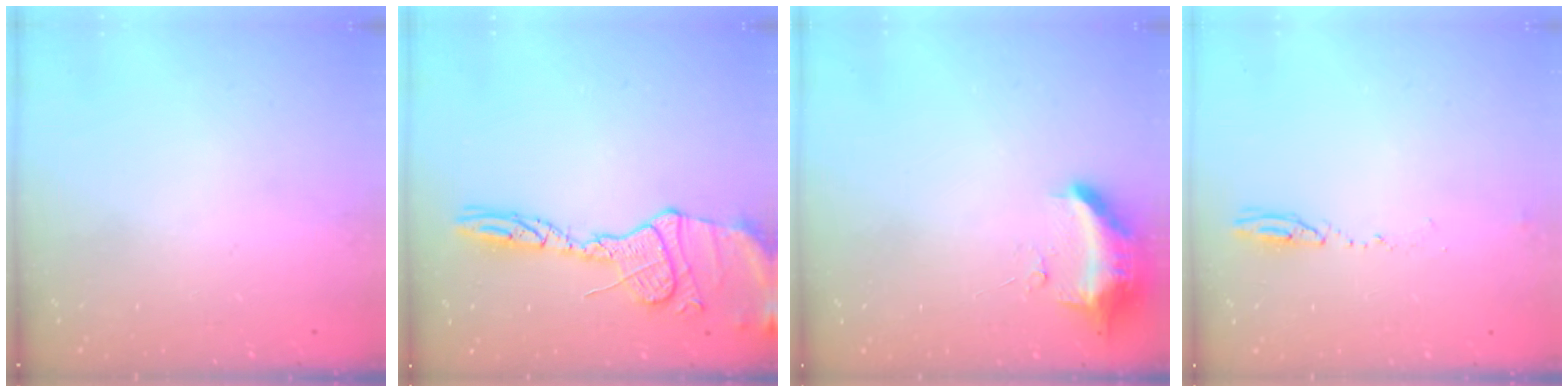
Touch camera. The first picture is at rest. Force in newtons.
{"total": 14.8, "press": 14.8, "slide": 1.1}
{"total": 9.5, "press": 9.4, "slide": 1.8}
{"total": 3.7, "press": 3.6, "slide": 1.1}